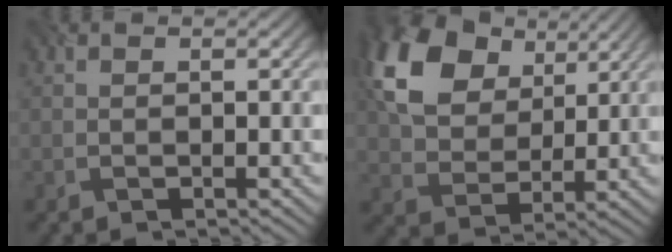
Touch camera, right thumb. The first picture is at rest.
{"total": 15.5, "force": [7.4, 10.4, 8.8], "torque": [-0.204, 0.036, 0.124]}